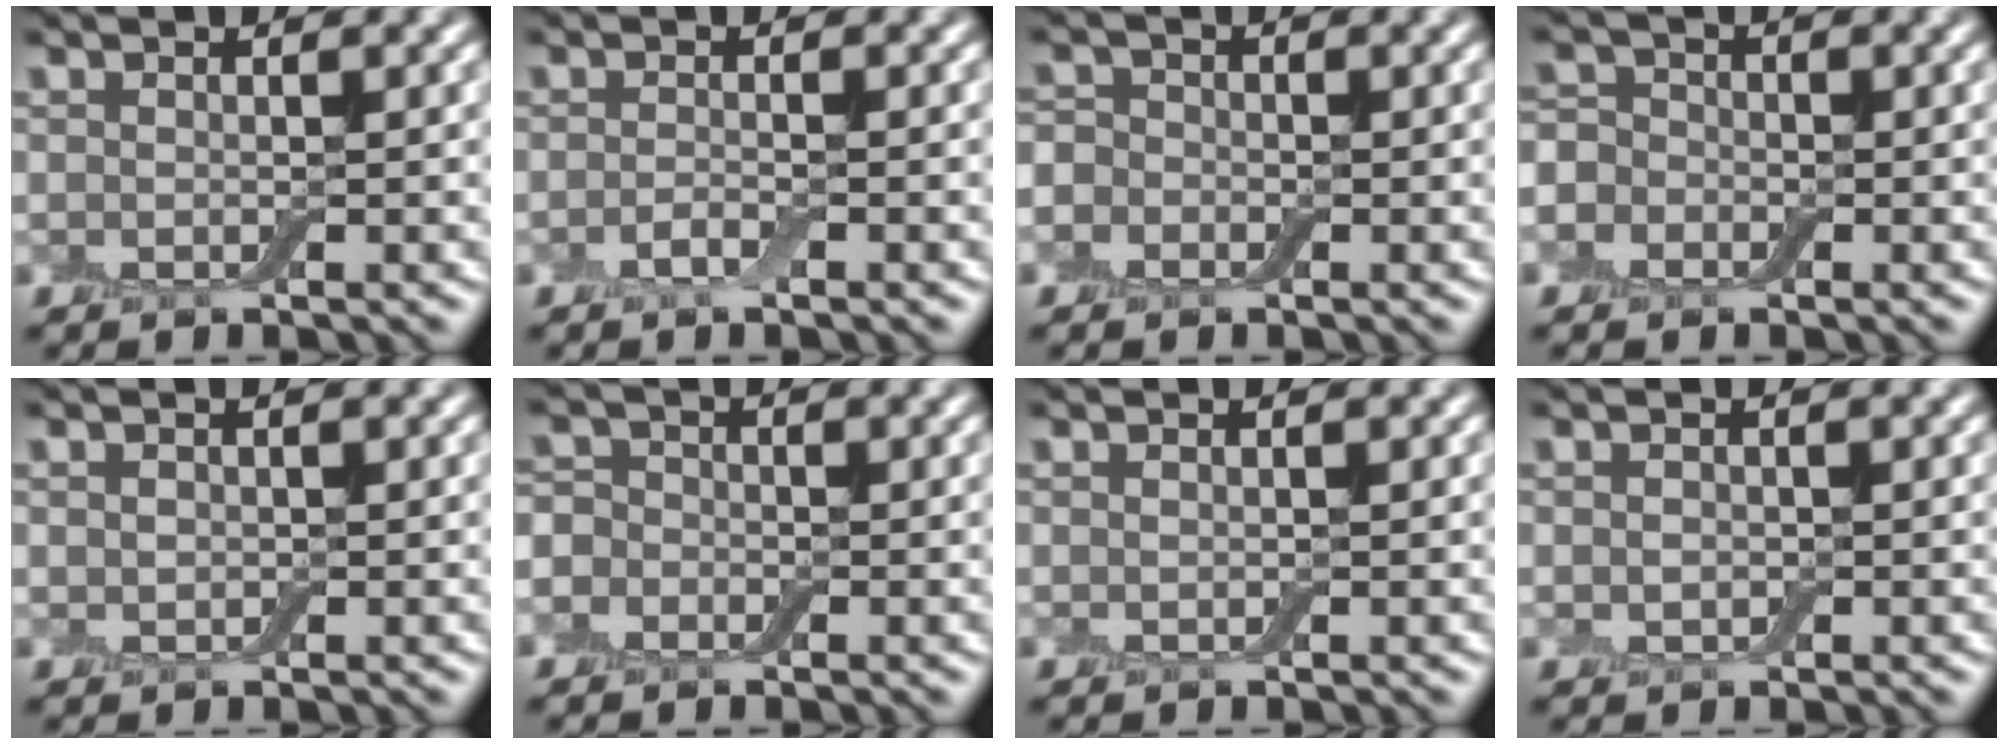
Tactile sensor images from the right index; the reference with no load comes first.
{"total": 0.9, "force": [-0.5, 0.2, 0.7], "torque": [-0.018, 0.003, -0.012]}
{"total": 2.7, "force": [-1.2, 2.3, 0.8], "torque": [-0.005, 0.015, -0.044]}
{"total": 4.1, "force": [-2.0, 3.4, 1.3], "torque": [-0.012, 0.017, -0.061]}
{"total": 0.8, "force": [0.3, 0.7, 0.1], "torque": [0.005, 0.001, 0.001]}
{"total": 3.5, "force": [-1.6, 2.9, 1.1], "torque": [-0.008, 0.018, -0.054]}
{"total": 0.0}
{"total": 1.0, "force": [0.2, 0.9, 0.4], "torque": [0.003, 0.004, -0.004]}